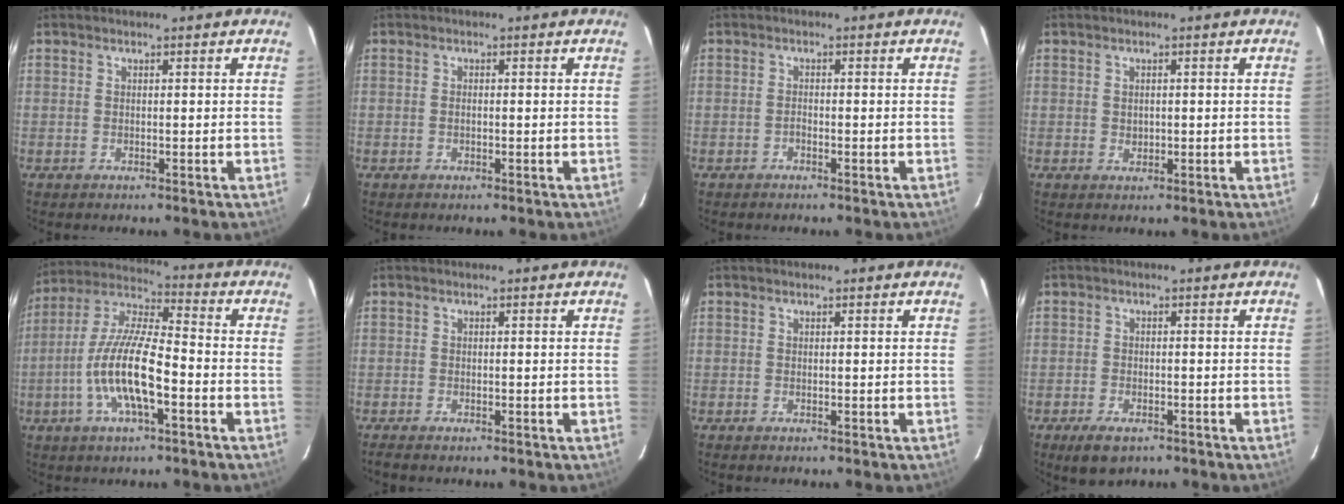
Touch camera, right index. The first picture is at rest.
{"total": 0.6, "force": [-0.2, 0.4, 0.4], "torque": [-0.009, 0.002, -0.005]}
{"total": 0.7, "force": [-0.6, 0.3, 0.2], "torque": [-0.004, 0.002, -0.013]}
{"total": 1.2, "force": [0.1, 1.1, 0.5], "torque": [-0.005, 0.001, 0.003]}
{"total": 14.1, "force": [-4.7, 3.7, 12.8], "torque": [-0.260, -0.004, -0.093]}
{"total": 1.8, "force": [-1.6, 0.4, 0.7], "torque": [-0.019, -0.008, -0.028]}
{"total": 0.0}
{"total": 5.4, "force": [-3.6, 2.6, 3.0], "torque": [-0.070, -0.013, -0.058]}